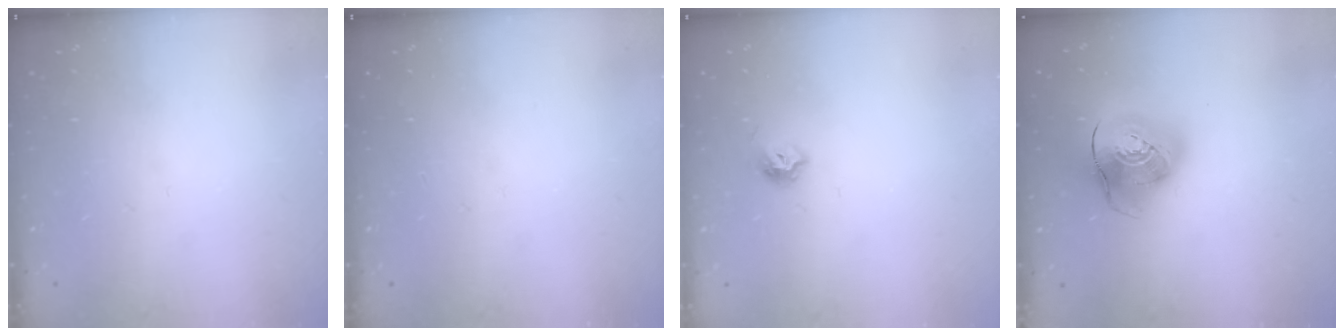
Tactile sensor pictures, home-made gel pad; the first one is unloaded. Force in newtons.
{"total": 0.0}
{"total": 5.9, "press": 5.9, "slide": 0.8}
{"total": 12.8, "press": 12.6, "slide": 2.1}